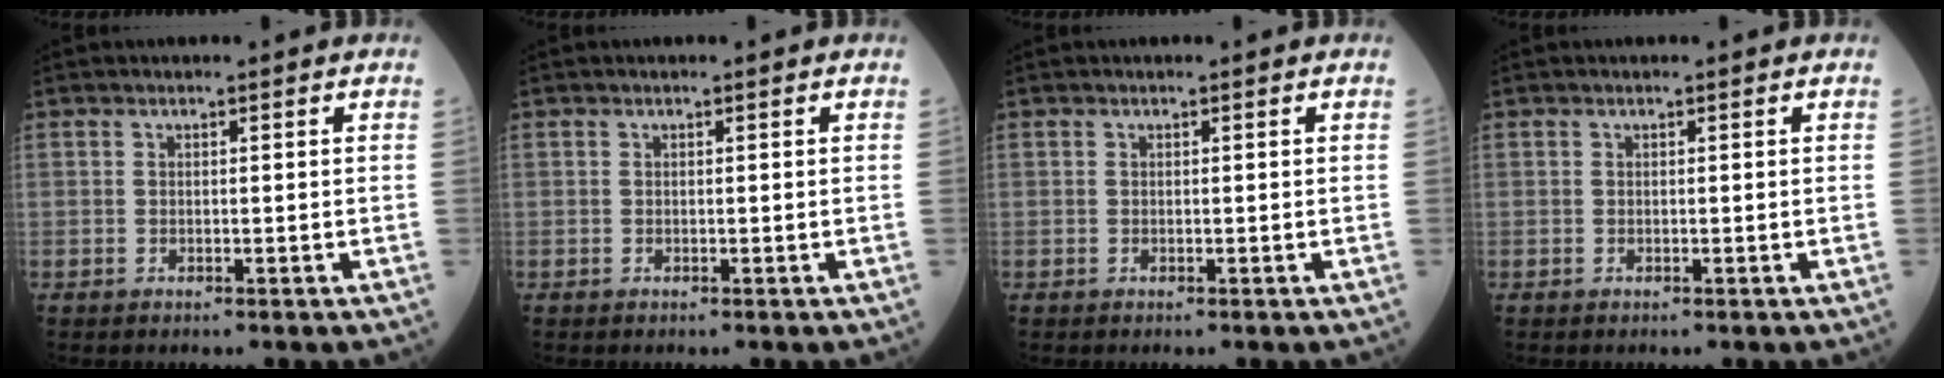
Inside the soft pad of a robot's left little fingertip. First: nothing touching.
{"total": 0.0}
{"total": 0.0}
{"total": 0.0}